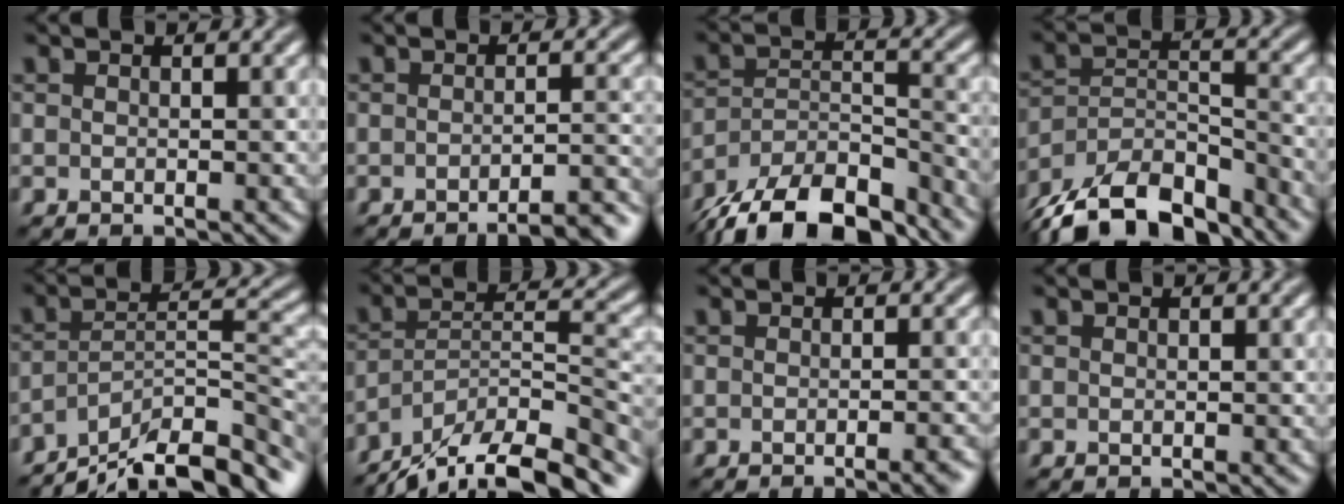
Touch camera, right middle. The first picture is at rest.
{"total": 5.2, "force": [-3.9, 1.1, 3.2], "torque": [-0.030, 0.011, -0.049]}
{"total": 13.7, "force": [-11.4, 5.1, 5.8], "torque": [-0.105, -0.012, -0.168]}
{"total": 12.7, "force": [-10.3, 5.3, 5.3], "torque": [-0.105, -0.009, -0.167]}
{"total": 11.5, "force": [-8.6, 3.0, 7.1], "torque": [-0.106, 0.009, -0.148]}
{"total": 14.2, "force": [-11.9, 3.7, 6.7], "torque": [-0.115, 0.017, -0.183]}
{"total": 3.1, "force": [-1.6, 0.9, 2.5], "torque": [-0.013, 0.007, -0.021]}
{"total": 0.0}